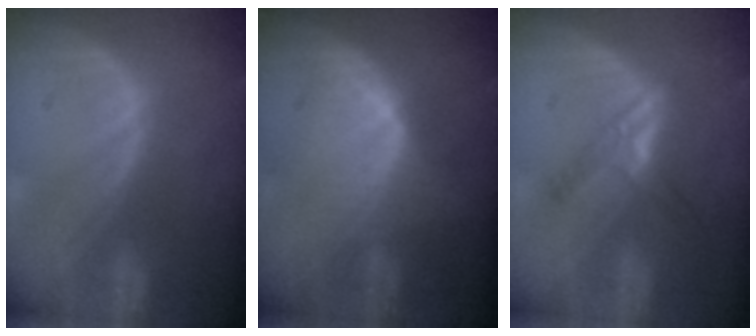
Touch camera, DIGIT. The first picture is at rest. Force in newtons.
{"total": 6.5, "press": 6.2, "slide": 1.8}
{"total": 5.6, "press": 4.9, "slide": 2.6}